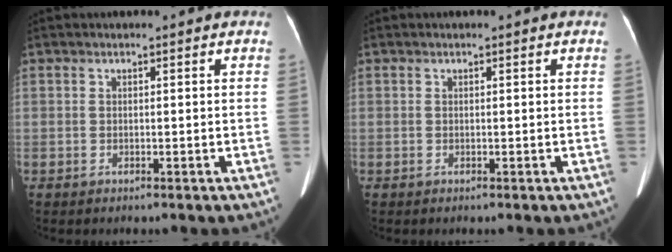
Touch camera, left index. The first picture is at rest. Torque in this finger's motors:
{"motor_torque": [0.01, -0.01, 0.02, 0.02]}